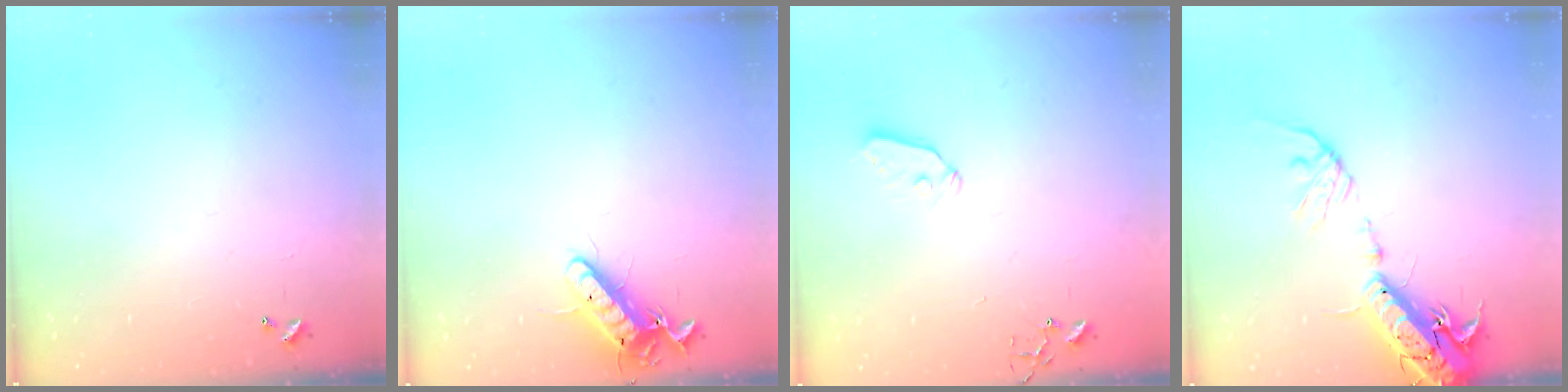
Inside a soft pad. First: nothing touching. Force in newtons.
{"total": 13.1, "press": 12.9, "slide": 2.2}
{"total": 6.0, "press": 6.0, "slide": 0.2}
{"total": 18.1, "press": 17.7, "slide": 3.8}